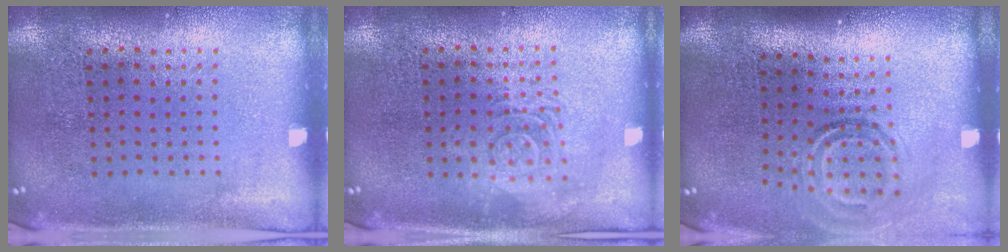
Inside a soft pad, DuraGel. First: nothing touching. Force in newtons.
{"total": 3.0, "press": 2.9, "slide": 0.4}
{"total": 1.8, "press": 1.2, "slide": 1.4}